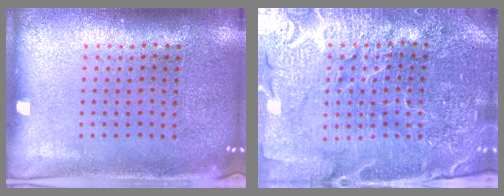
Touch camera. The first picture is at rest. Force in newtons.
{"total": 5.0, "press": 4.7, "slide": 1.7}